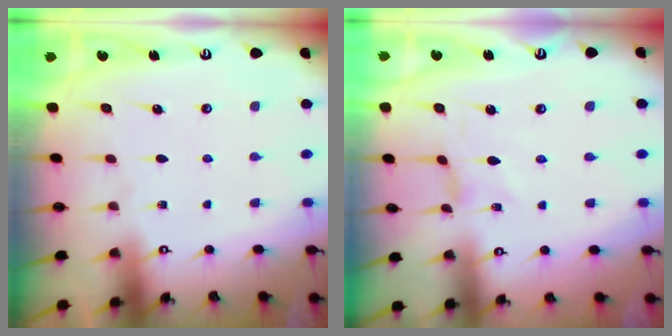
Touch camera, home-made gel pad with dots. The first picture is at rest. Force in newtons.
{"total": 0.0}